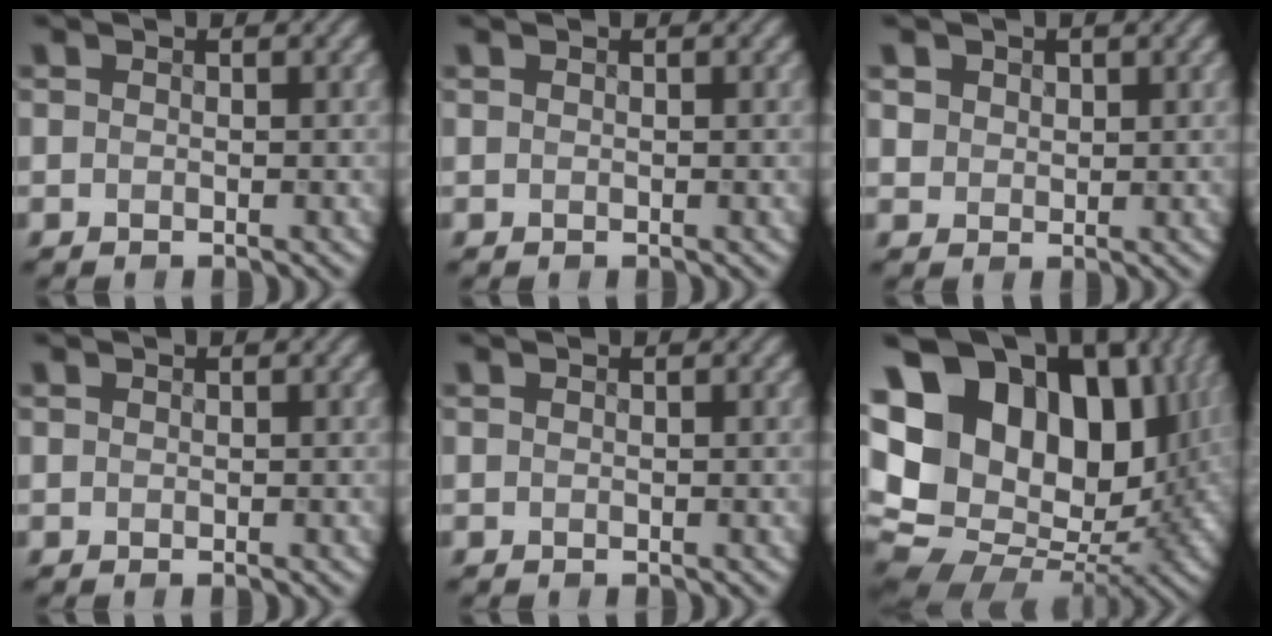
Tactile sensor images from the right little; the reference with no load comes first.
{"total": 0.0}
{"total": 1.8, "force": [0.9, 1.4, 0.6], "torque": [-0.019, 0.001, 0.021]}
{"total": 0.0}
{"total": 0.0}
{"total": 21.4, "force": [7.5, 14.2, 14.1], "torque": [-0.272, 0.044, 0.148]}